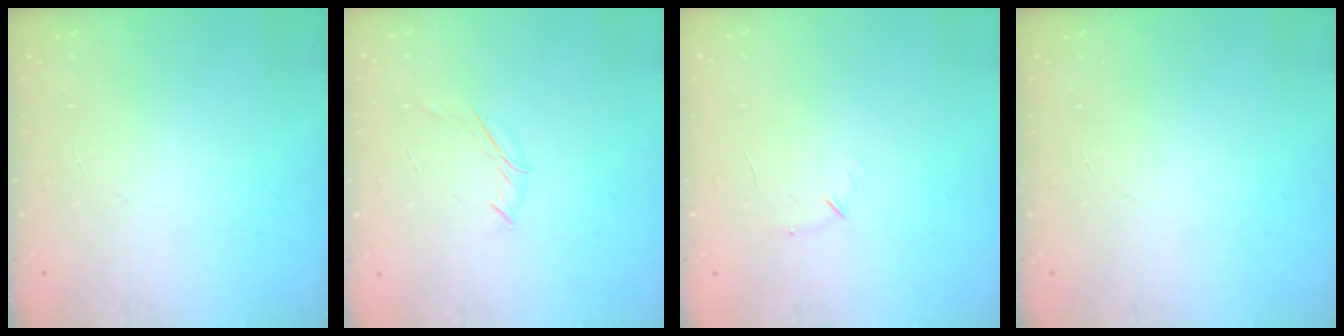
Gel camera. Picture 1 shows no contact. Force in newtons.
{"total": 3.9, "press": 3.8, "slide": 0.8}
{"total": 4.3, "press": 4.1, "slide": 1.1}
{"total": 0.0}